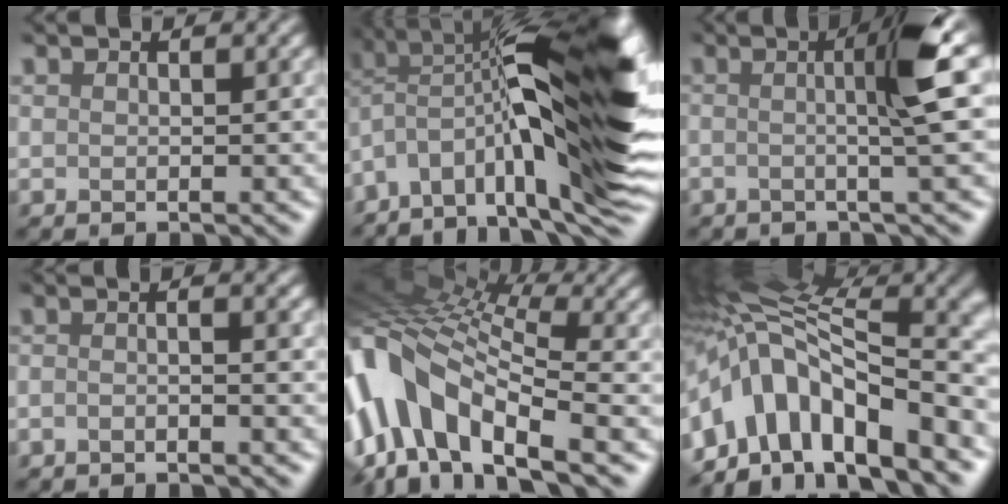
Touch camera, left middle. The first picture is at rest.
{"total": 15.0, "force": [-2.4, 5.5, 13.8], "torque": [-0.214, 0.023, -0.037]}
{"total": 5.1, "force": [0.1, 0.0, 5.1], "torque": [-0.073, -0.003, -0.008]}
{"total": 1.3, "force": [-1.1, 0.0, 0.6], "torque": [-0.014, -0.005, -0.026]}
{"total": 12.0, "force": [-3.8, 6.3, 9.4], "torque": [-0.201, 0.022, -0.072]}
{"total": 14.1, "force": [-2.3, 7.1, 12.0], "torque": [-0.195, 0.028, -0.034]}